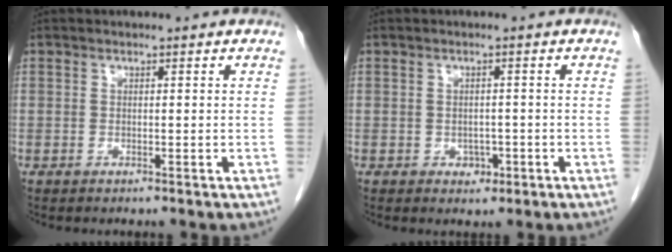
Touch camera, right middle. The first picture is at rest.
{"total": 1.9, "force": [-0.8, 1.4, 1.1], "torque": [-0.013, 0.003, -0.003]}